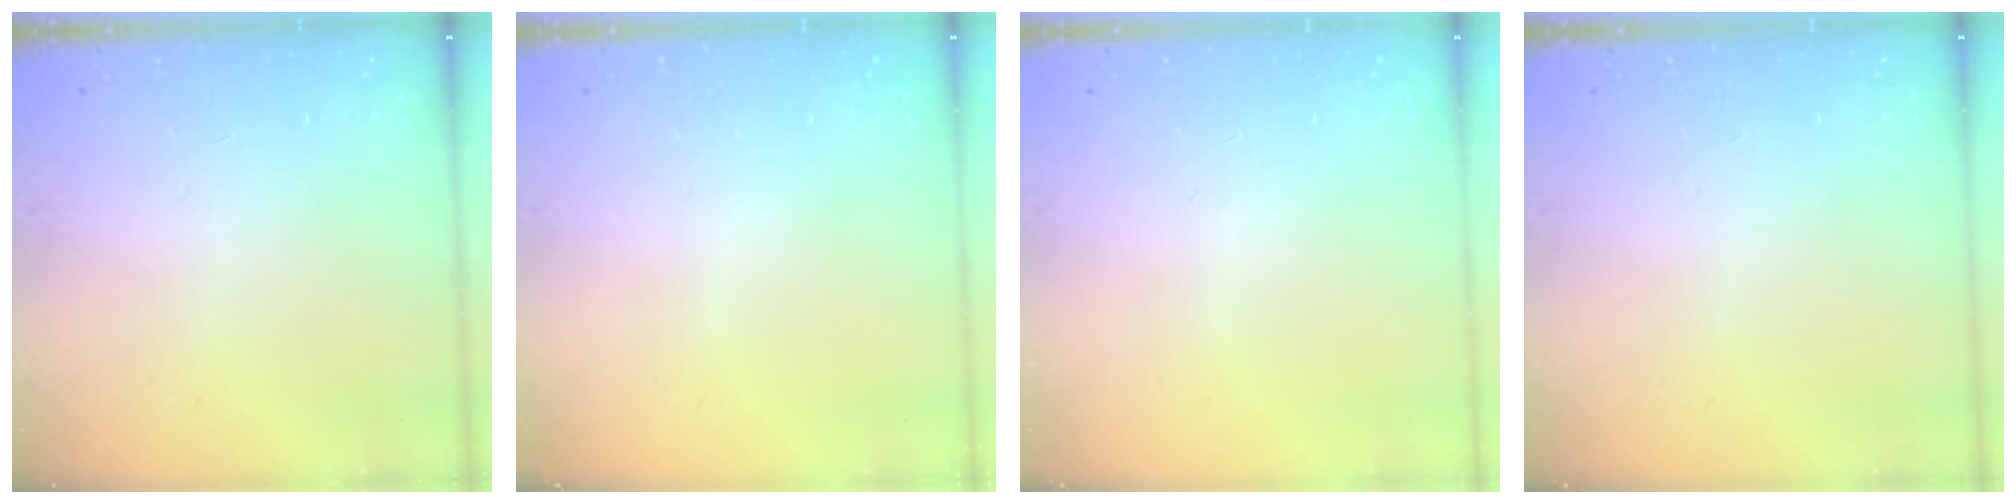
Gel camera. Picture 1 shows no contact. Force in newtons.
{"total": 0.0}
{"total": 0.0}
{"total": 0.0}